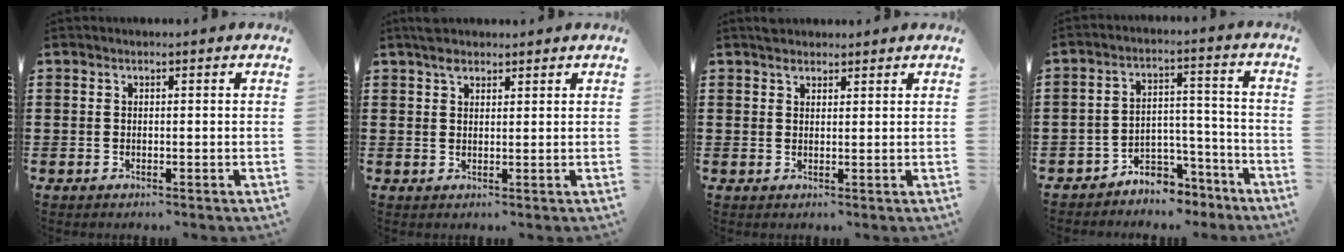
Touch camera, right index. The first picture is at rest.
{"total": 2.4, "force": [2.0, 1.0, 0.9], "torque": [-0.013, 0.000, 0.035]}
{"total": 1.8, "force": [1.5, 0.8, 0.3], "torque": [-0.008, 0.003, 0.030]}
{"total": 4.5, "force": [-3.8, 2.3, 0.6], "torque": [-0.019, 0.016, -0.074]}